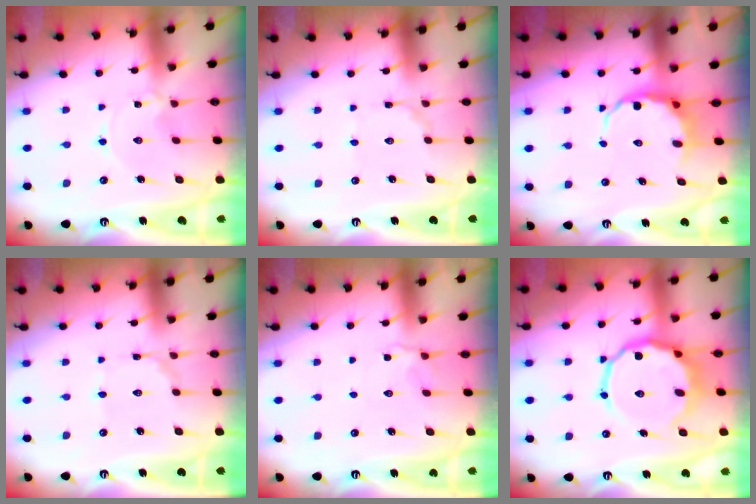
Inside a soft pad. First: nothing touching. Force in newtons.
{"total": 2.6, "press": 2.6, "slide": 0.2}
{"total": 6.8, "press": 6.4, "slide": 2.2}
{"total": 1.6, "press": 1.6, "slide": 0.1}
{"total": 2.3, "press": 2.0, "slide": 1.2}
{"total": 12.1, "press": 11.9, "slide": 2.2}